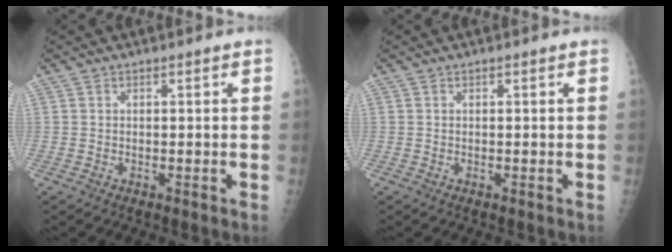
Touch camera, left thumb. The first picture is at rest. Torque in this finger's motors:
{"motor_torque": [0.00, 0.00, 0.00, -0.02, 0.00]}